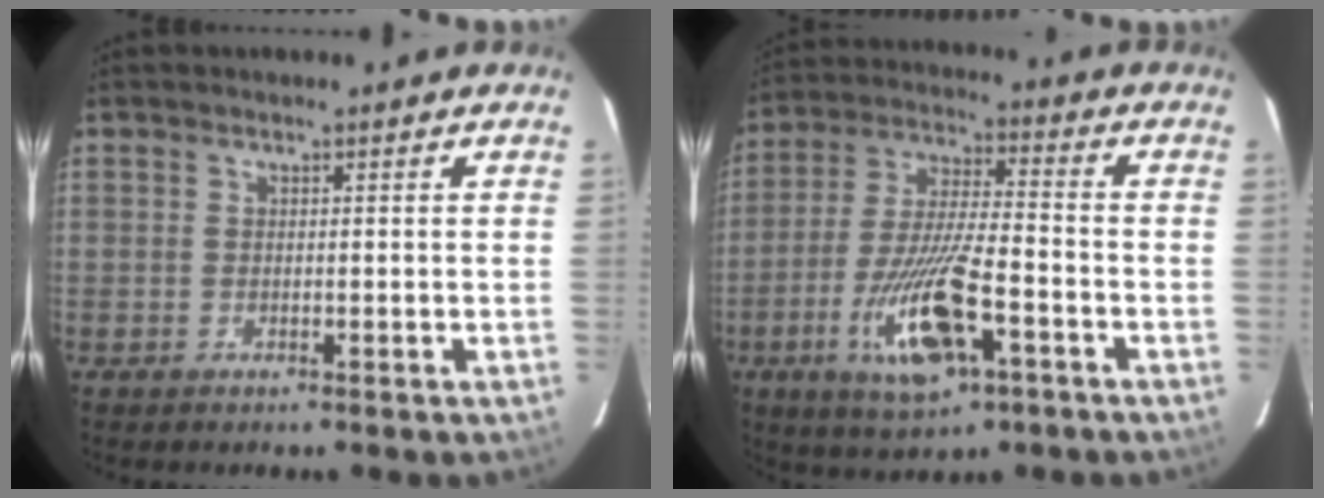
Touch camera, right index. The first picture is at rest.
{"total": 14.2, "force": [-5.9, 3.1, 12.5], "torque": [-0.249, -0.015, -0.099]}